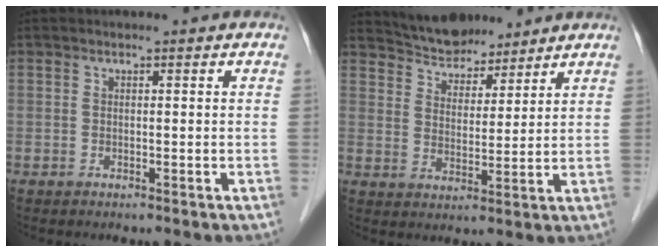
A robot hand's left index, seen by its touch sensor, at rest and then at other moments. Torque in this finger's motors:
{"motor_torque": [0.11, -0.39, 0.16, 0.02]}